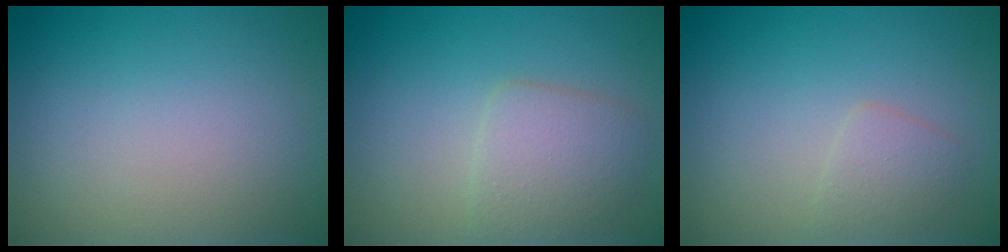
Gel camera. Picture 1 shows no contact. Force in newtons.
{"total": 3.0, "press": 3.0, "slide": 0.1}
{"total": 1.4, "press": 1.4, "slide": 0.1}